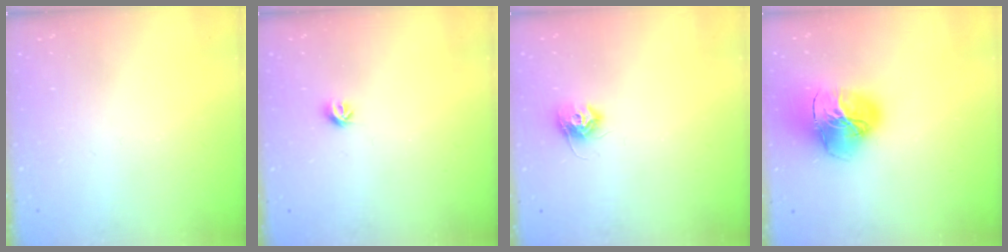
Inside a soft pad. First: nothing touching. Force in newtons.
{"total": 4.7, "press": 4.6, "slide": 0.9}
{"total": 8.7, "press": 8.6, "slide": 0.4}
{"total": 18.0, "press": 17.9, "slide": 1.8}